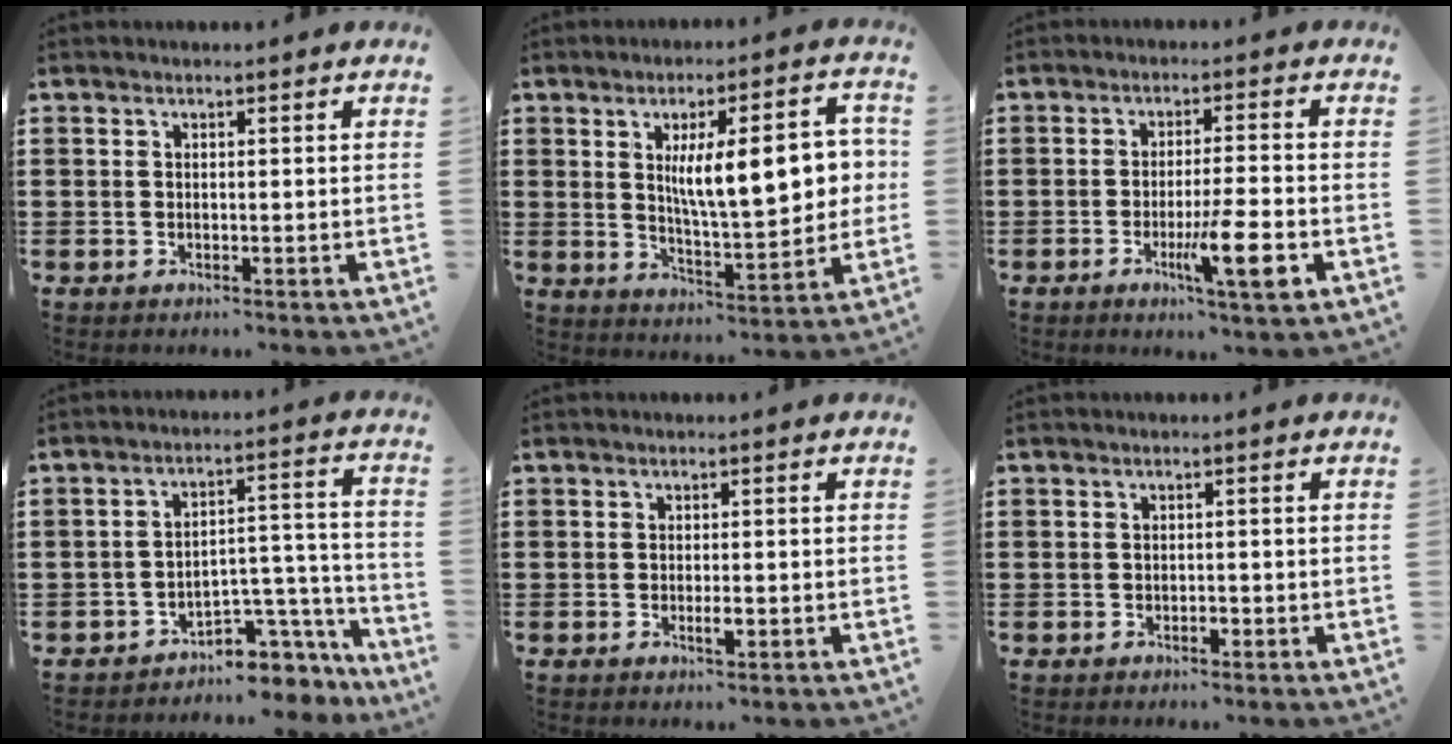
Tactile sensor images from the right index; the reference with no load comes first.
{"total": 12.8, "force": [2.5, 4.0, 11.9], "torque": [-0.177, -0.001, 0.035]}
{"total": 8.3, "force": [-3.2, 0.8, 7.6], "torque": [-0.130, -0.010, -0.054]}
{"total": 5.8, "force": [-4.9, 2.3, 2.0], "torque": [-0.033, 0.014, -0.094]}
{"total": 1.7, "force": [-0.6, 0.4, 1.5], "torque": [-0.034, -0.003, -0.012]}
{"total": 0.8, "force": [-0.4, 0.4, 0.5], "torque": [-0.012, -0.002, -0.008]}